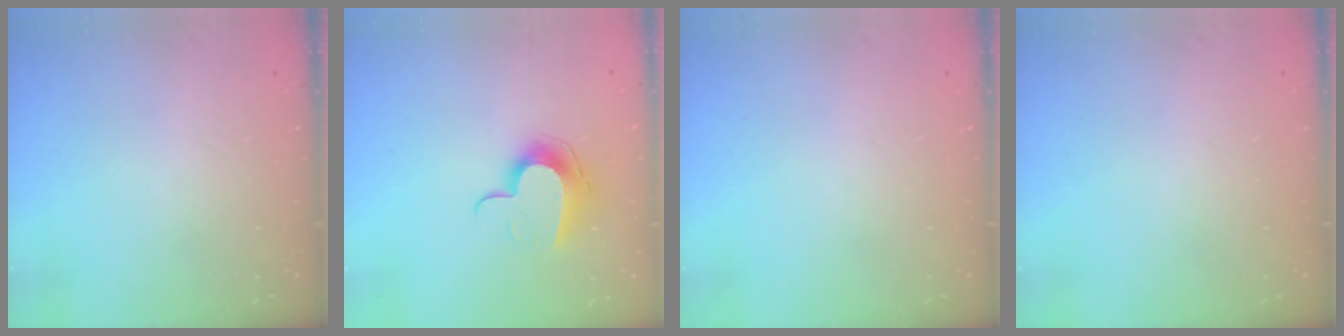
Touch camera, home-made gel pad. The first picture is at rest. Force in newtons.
{"total": 10.5, "press": 10.5, "slide": 0.5}
{"total": 0.0}
{"total": 0.0}